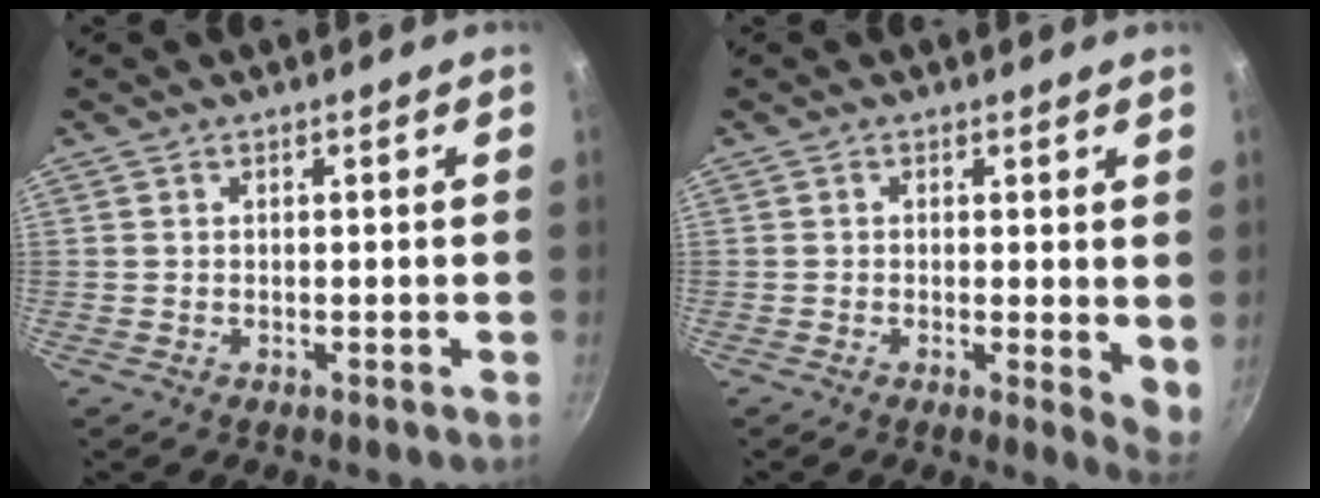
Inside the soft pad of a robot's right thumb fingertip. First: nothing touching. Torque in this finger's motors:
{"motor_torque": [0.11, -0.56, 0.11, 0.61, 0.00]}